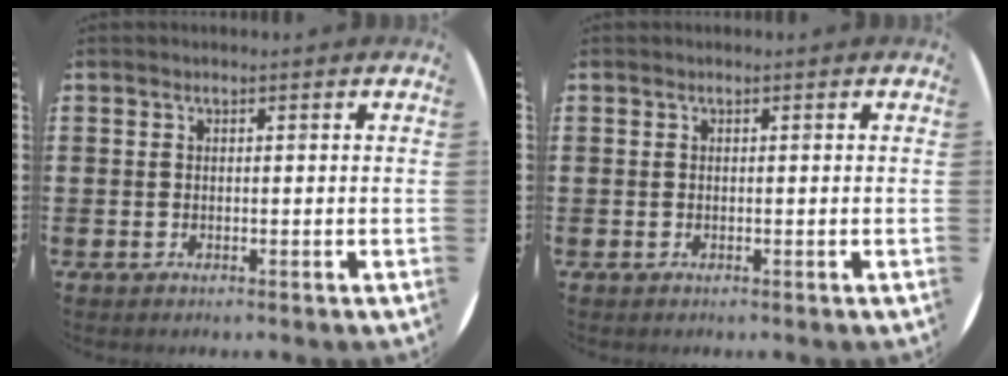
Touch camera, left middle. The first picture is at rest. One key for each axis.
{"total": 0.0}